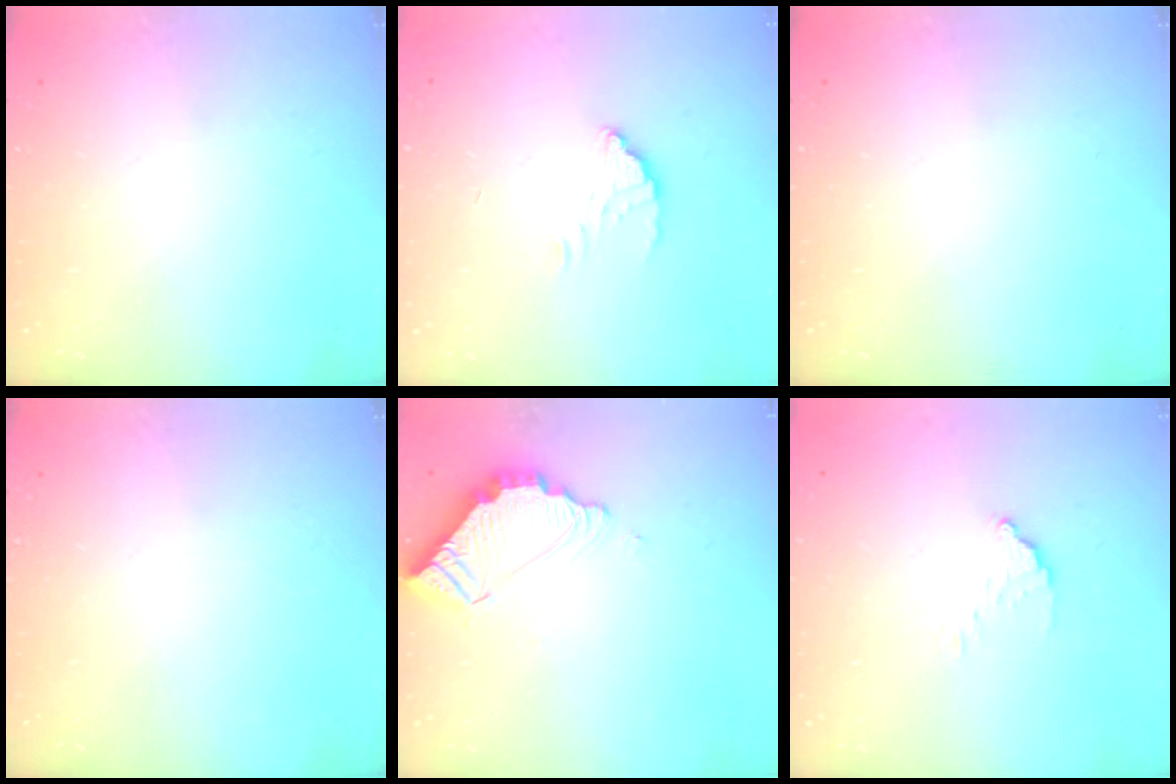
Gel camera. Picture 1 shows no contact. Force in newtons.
{"total": 2.6, "press": 2.6, "slide": 0.2}
{"total": 0.0}
{"total": 0.0}
{"total": 7.3, "press": 7.3, "slide": 0.1}
{"total": 3.9, "press": 3.9, "slide": 0.1}